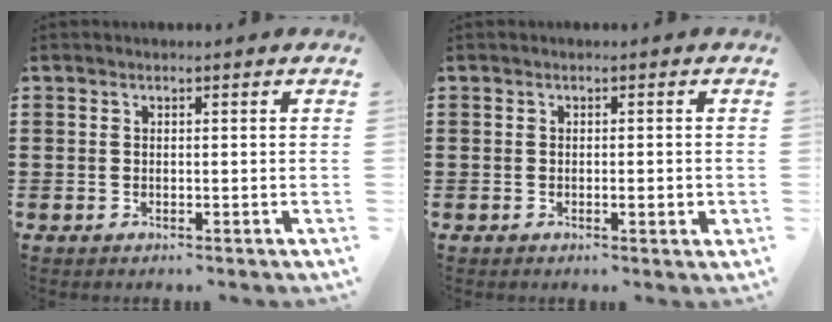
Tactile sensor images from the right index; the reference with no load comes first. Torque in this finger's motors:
{"motor_torque": [0.59, -0.06, 0.06, 0.01]}